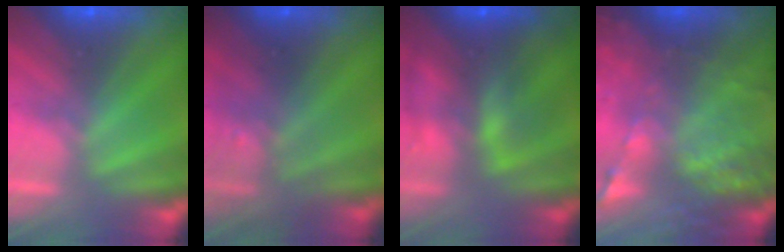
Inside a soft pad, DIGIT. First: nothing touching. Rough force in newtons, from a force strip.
{"total": 2.8}
{"total": 5.7}
{"total": 9.0}